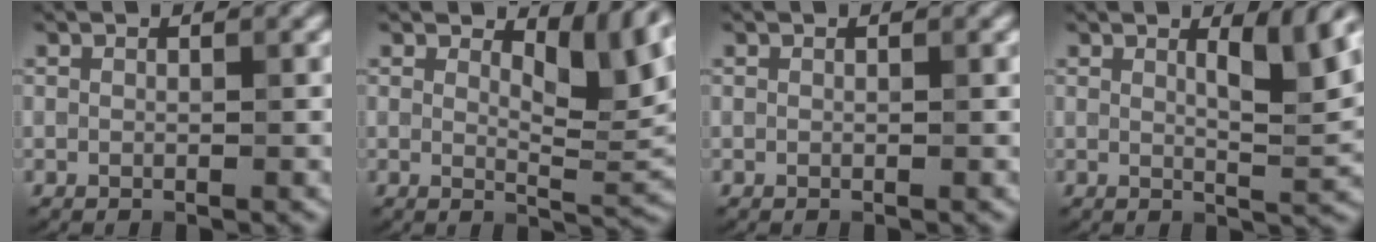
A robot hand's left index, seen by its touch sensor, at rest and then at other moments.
{"total": 4.7, "force": [2.4, 1.7, 3.6], "torque": [-0.050, -0.010, 0.034]}
{"total": 0.0}
{"total": 4.3, "force": [1.8, 0.9, 3.8], "torque": [-0.057, -0.007, 0.028]}